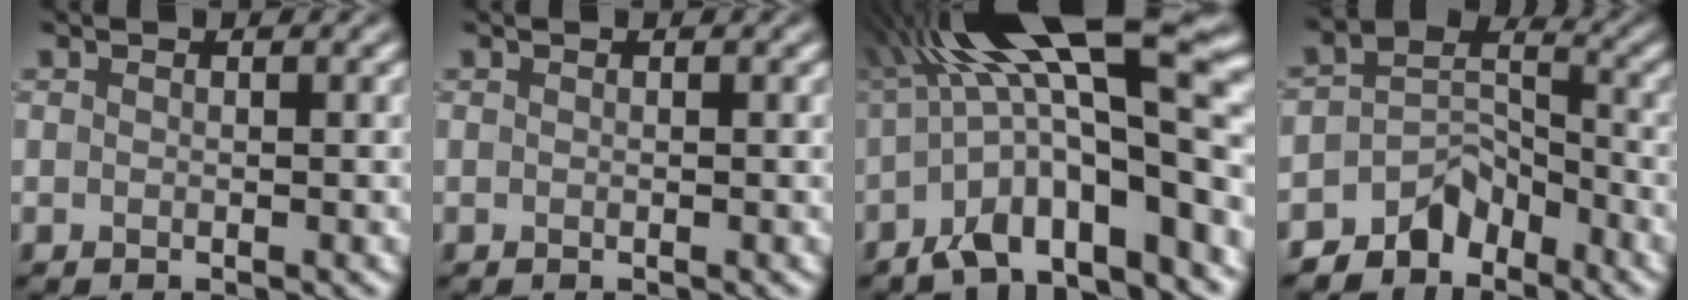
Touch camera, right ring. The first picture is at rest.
{"total": 0.0}
{"total": 15.2, "force": [-1.9, 4.2, 14.5], "torque": [-0.223, 0.034, -0.030]}
{"total": 5.6, "force": [-4.0, 3.5, 1.8], "torque": [-0.013, 0.004, -0.080]}